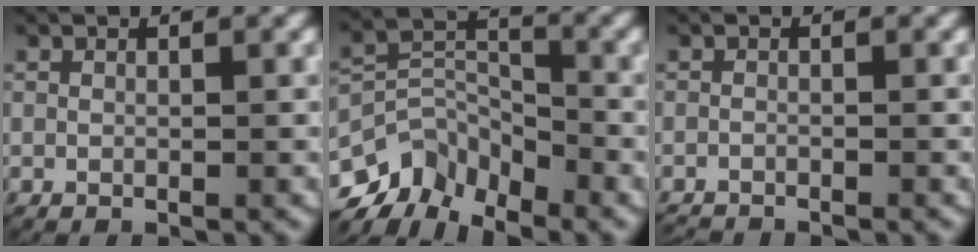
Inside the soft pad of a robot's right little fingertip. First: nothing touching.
{"total": 11.7, "force": [-5.4, 8.8, 5.6], "torque": [-0.106, -0.028, -0.097]}
{"total": 1.4, "force": [-1.4, 0.2, 0.0], "torque": [-0.006, -0.012, -0.021]}